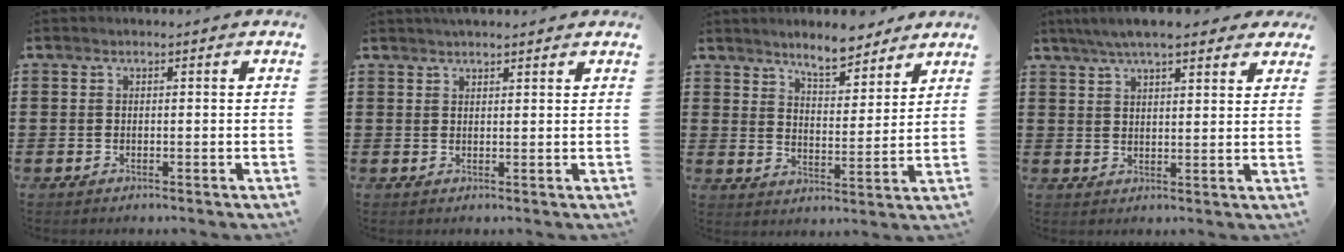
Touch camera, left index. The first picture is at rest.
{"total": 1.6, "force": [1.6, 0.1, 0.2], "torque": [-0.008, 0.004, 0.031]}
{"total": 6.1, "force": [5.8, 0.9, 1.6], "torque": [-0.043, -0.027, 0.104]}
{"total": 6.2, "force": [5.1, 1.1, 3.4], "torque": [-0.078, -0.002, 0.092]}